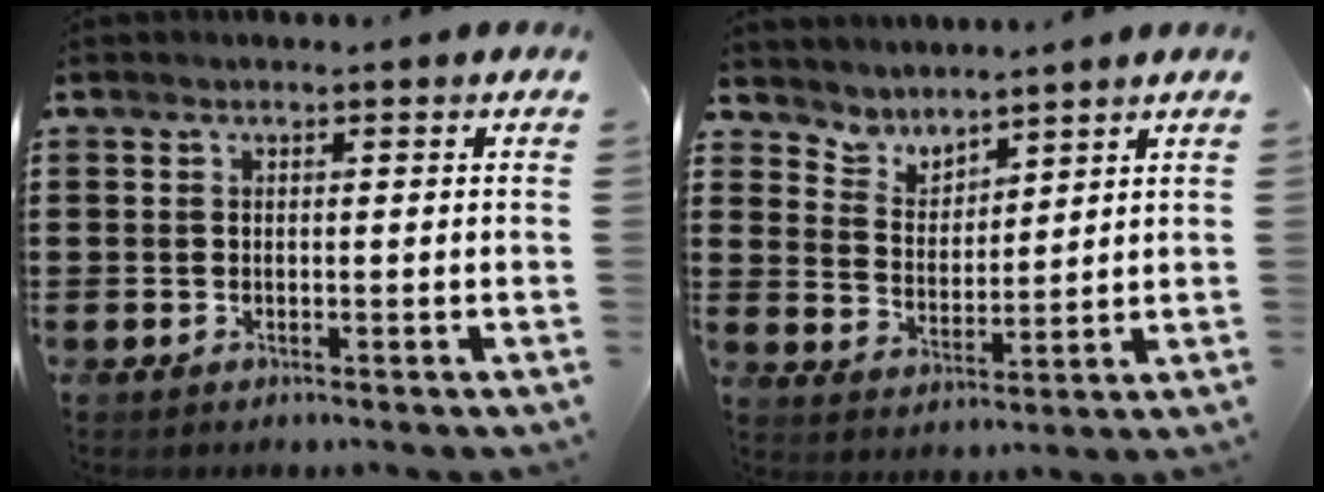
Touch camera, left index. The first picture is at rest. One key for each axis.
{"total": 4.1, "fx": 3.9, "fy": 1.0, "fz": -0.4, "tx": -0.014, "ty": -0.019, "tz": 0.071}